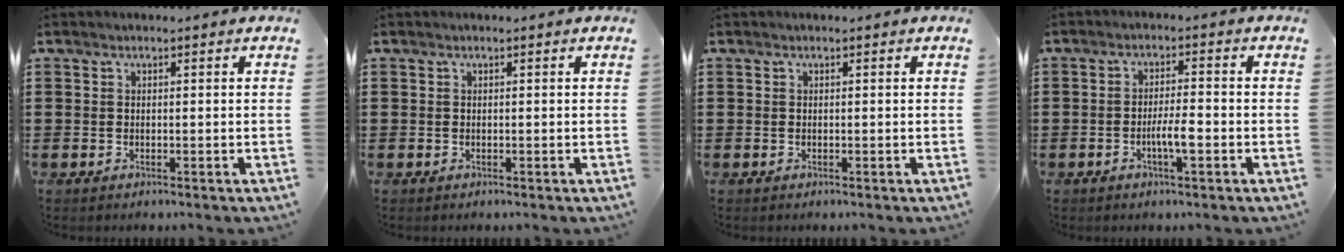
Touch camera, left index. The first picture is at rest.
{"total": 0.0}
{"total": 0.0}
{"total": 4.1, "force": [-1.3, 0.7, 3.8], "torque": [-0.073, 0.000, -0.026]}